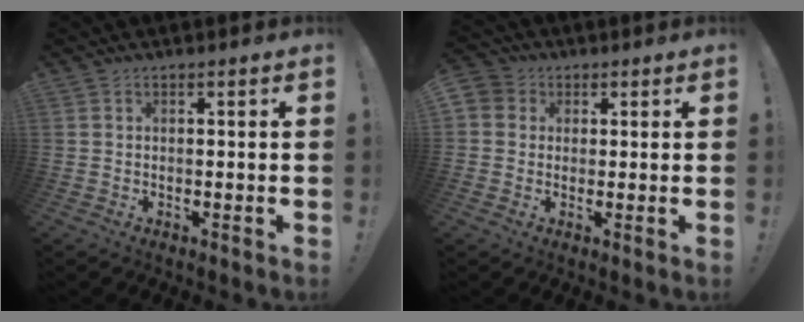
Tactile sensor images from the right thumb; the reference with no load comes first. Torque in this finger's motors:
{"motor_torque": [0.80, 0.92, 0.33, -0.35, 0.04]}